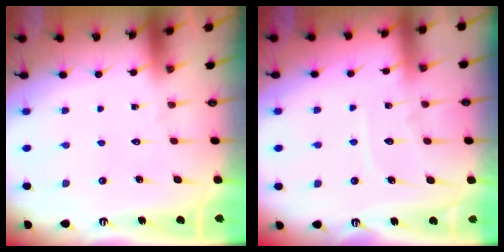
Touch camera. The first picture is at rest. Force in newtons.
{"total": 6.5, "press": 6.5, "slide": 0.7}